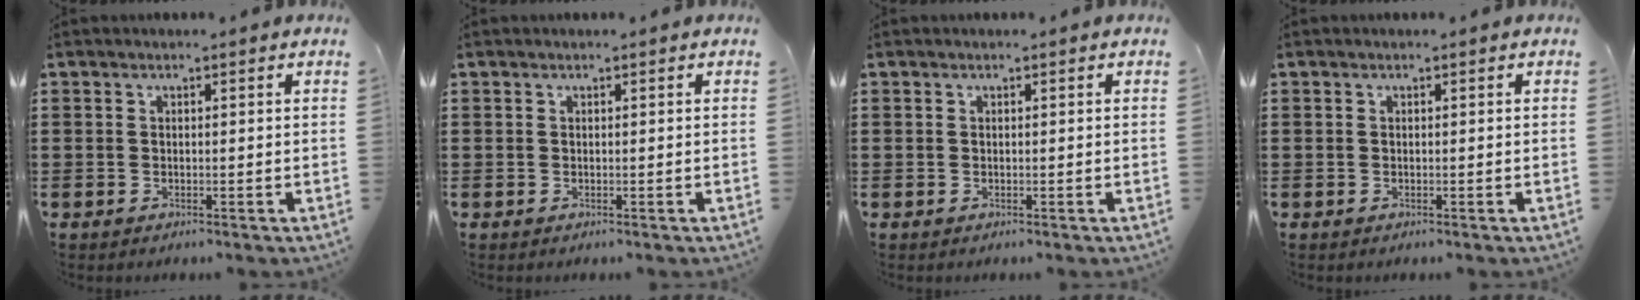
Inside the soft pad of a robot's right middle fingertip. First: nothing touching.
{"total": 0.0}
{"total": 0.0}
{"total": 0.0}